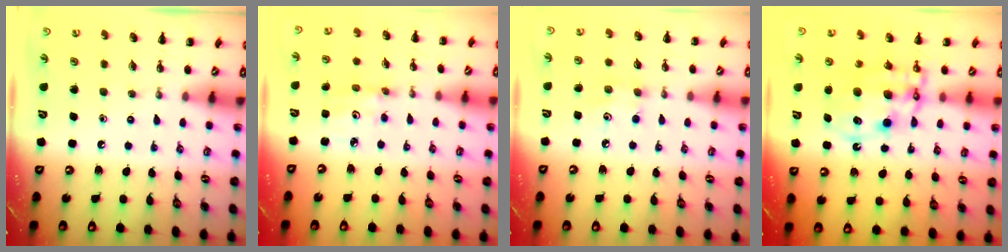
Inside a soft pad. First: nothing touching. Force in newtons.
{"total": 2.6, "press": 2.6, "slide": 0.3}
{"total": 4.7, "press": 4.5, "slide": 1.1}
{"total": 10.7, "press": 10.4, "slide": 2.7}